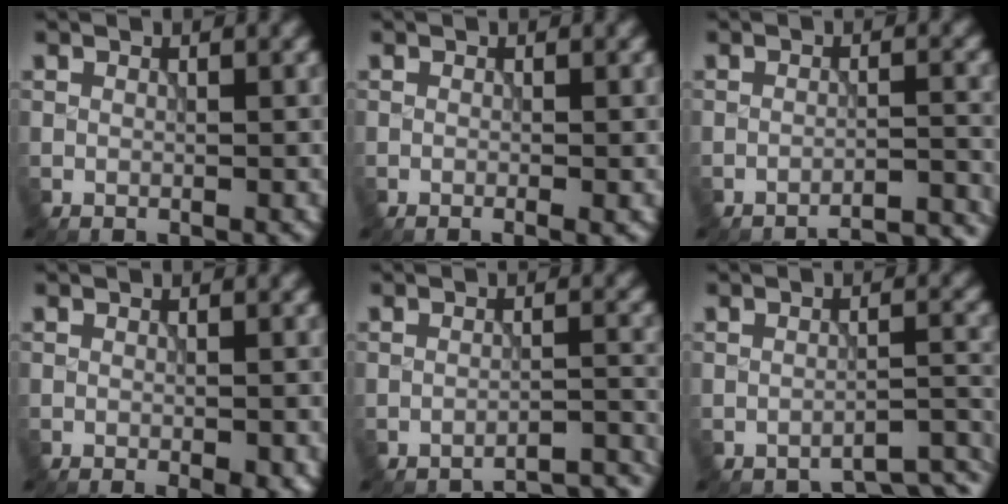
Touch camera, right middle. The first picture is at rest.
{"total": 0.7, "force": [-0.4, -0.1, 0.6], "torque": [-0.008, -0.003, -0.007]}
{"total": 7.2, "force": [-6.9, 1.2, 1.6], "torque": [-0.004, 0.020, -0.080]}
{"total": 2.4, "force": [-1.1, 0.6, 2.1], "torque": [-0.028, -0.007, -0.011]}
{"total": 4.5, "force": [-4.4, 0.5, 1.1], "torque": [-0.005, 0.002, -0.055]}
{"total": 2.8, "force": [-2.6, 0.3, 0.8], "torque": [-0.005, -0.001, -0.038]}